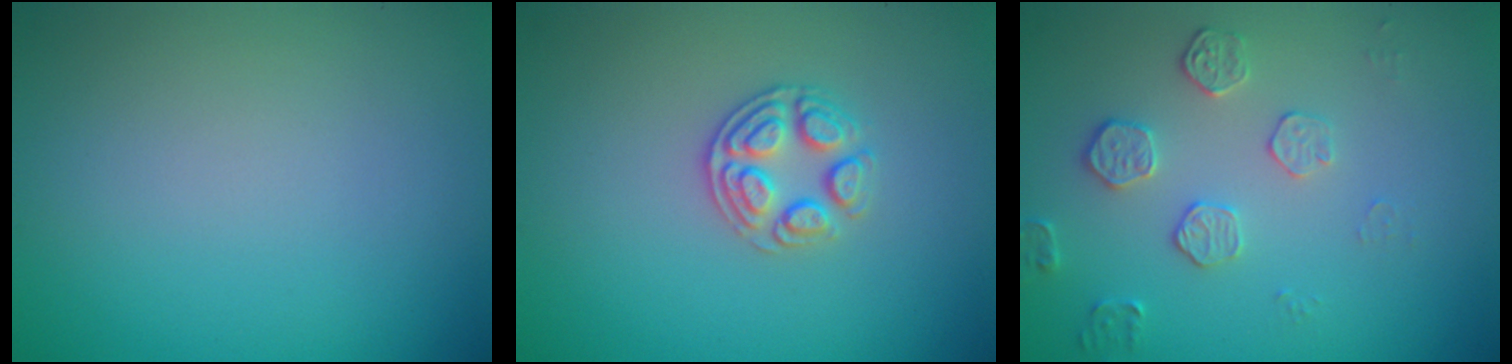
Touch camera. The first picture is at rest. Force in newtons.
{"total": 2.6, "press": 2.5, "slide": 0.9}
{"total": 2.1, "press": 1.5, "slide": 1.4}